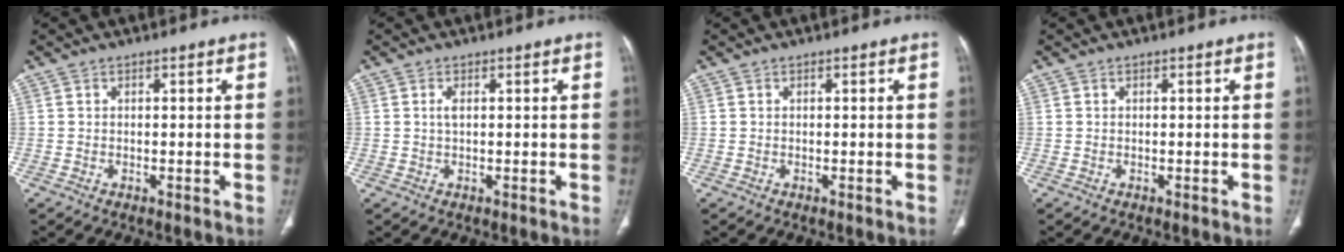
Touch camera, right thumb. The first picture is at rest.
{"total": 1.2, "force": [0.3, 0.4, 1.0], "torque": [-0.025, 0.001, 0.006]}
{"total": 0.0}
{"total": 0.0}